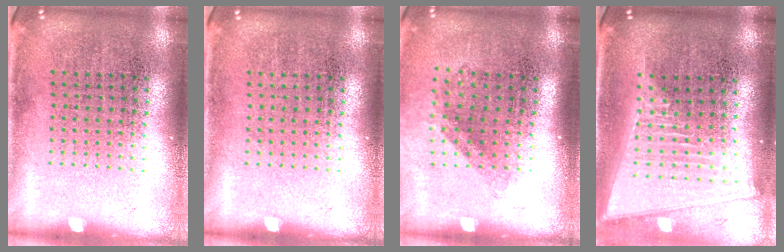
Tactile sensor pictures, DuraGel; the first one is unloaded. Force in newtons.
{"total": 0.0}
{"total": 1.3, "press": 1.0, "slide": 0.9}
{"total": 2.2, "press": 1.9, "slide": 1.2}